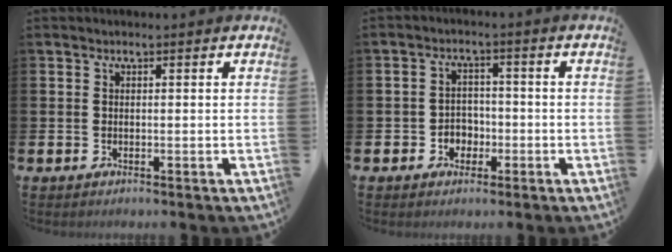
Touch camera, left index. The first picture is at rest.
{"total": 3.0, "force": [-1.4, 2.6, 0.9], "torque": [-0.024, 0.003, -0.032]}